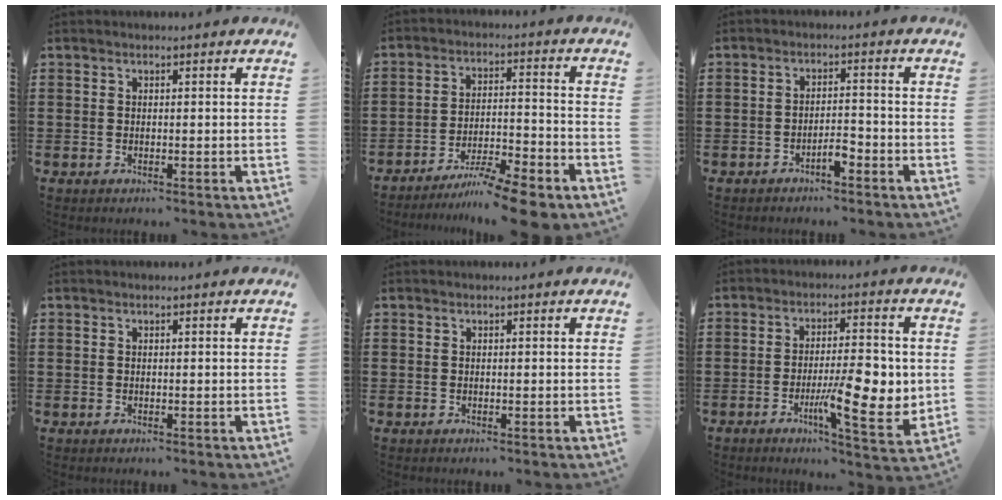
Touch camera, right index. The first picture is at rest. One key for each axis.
{"total": 7.7, "fx": -6.7, "fy": 0.1, "fz": 3.8, "tx": -0.071, "ty": 0.001, "tz": -0.129}
{"total": 2.7, "fx": -2.1, "fy": 0.6, "fz": 1.5, "tx": -0.029, "ty": 0.007, "tz": -0.041}
{"total": 0.0}
{"total": 0.0}
{"total": 11.1, "fx": -1.7, "fy": 3.5, "fz": 10.4, "tx": -0.153, "ty": -0.004, "tz": -0.025}